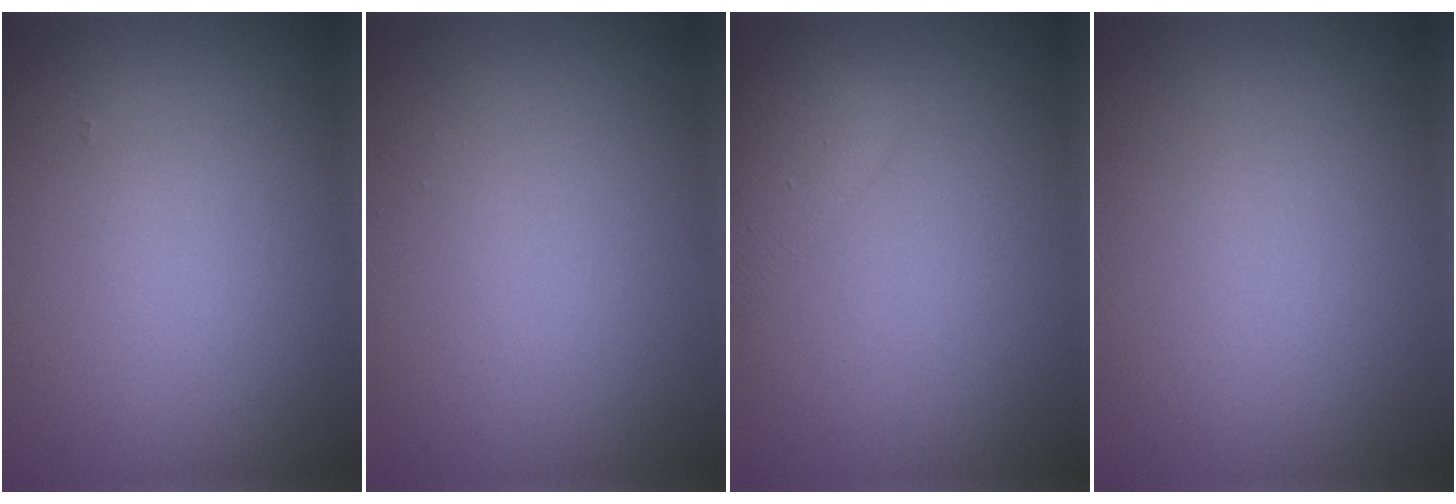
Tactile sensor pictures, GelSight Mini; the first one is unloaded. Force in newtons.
{"total": 0.0}
{"total": 2.4, "press": 2.4, "slide": 0.1}
{"total": 0.0}